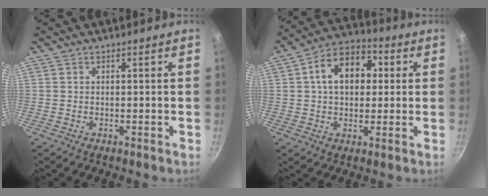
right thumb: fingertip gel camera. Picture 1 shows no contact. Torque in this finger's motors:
{"motor_torque": [0.48, 2.75, 0.94, 0.08, 0.11]}